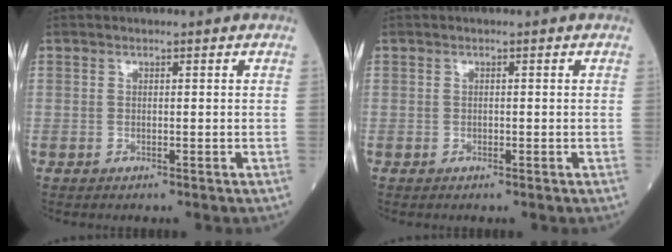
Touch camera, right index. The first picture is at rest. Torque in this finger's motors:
{"motor_torque": [-0.28, 0.07, -0.07, 0.00]}